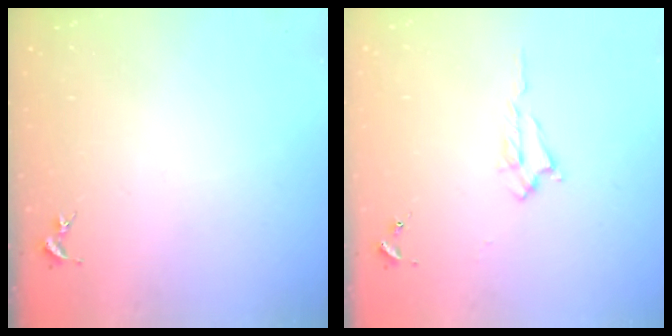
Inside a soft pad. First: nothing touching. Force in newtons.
{"total": 1.7, "press": 1.7, "slide": 0.3}